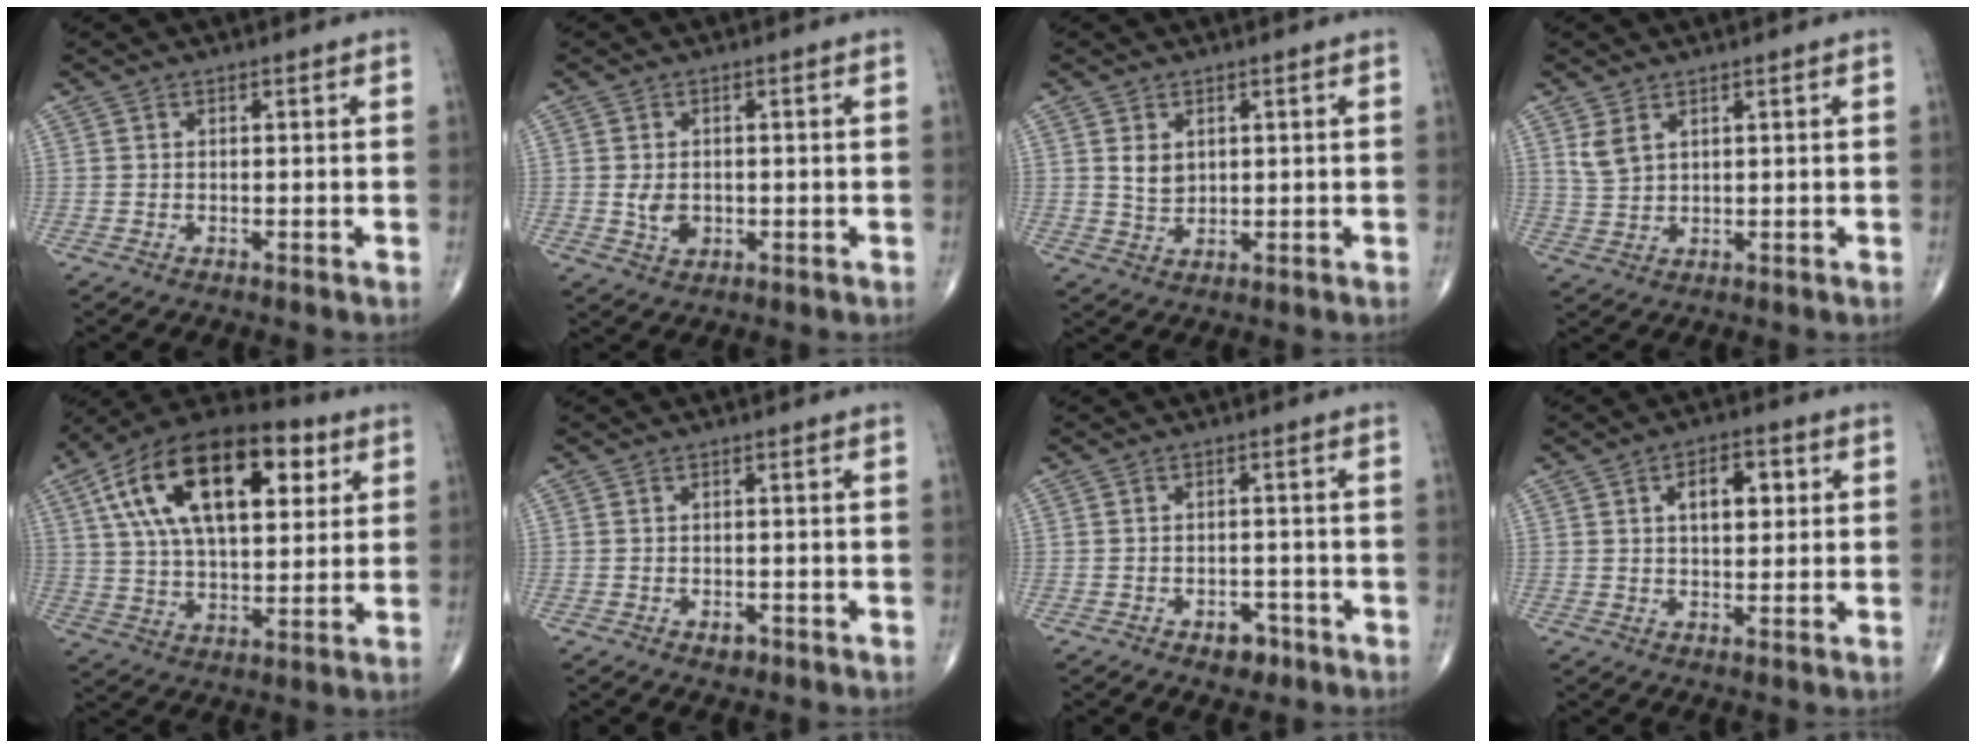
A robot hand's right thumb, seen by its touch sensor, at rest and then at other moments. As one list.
[{"total": 3.4, "force": [-0.3, 2.4, 2.4], "torque": [-0.035, -0.005, 0.001]}, {"total": 3.2, "force": [1.1, 2.3, 2.0], "torque": [-0.025, -0.012, 0.027]}, {"total": 3.4, "force": [1.9, 1.8, 2.1], "torque": [-0.044, -0.006, 0.049]}, {"total": 25.3, "force": [9.0, 12.8, 19.9], "torque": [-0.337, 0.005, 0.145]}, {"total": 1.4, "force": [-0.9, 0.9, 0.7], "torque": [-0.007, 0.000, -0.011]}, {"total": 3.5, "force": [-2.2, 2.2, 1.7], "torque": [-0.008, 0.012, -0.027]}, {"total": 6.9, "force": [1.9, 3.8, 5.5], "torque": [-0.061, 0.003, 0.027]}]